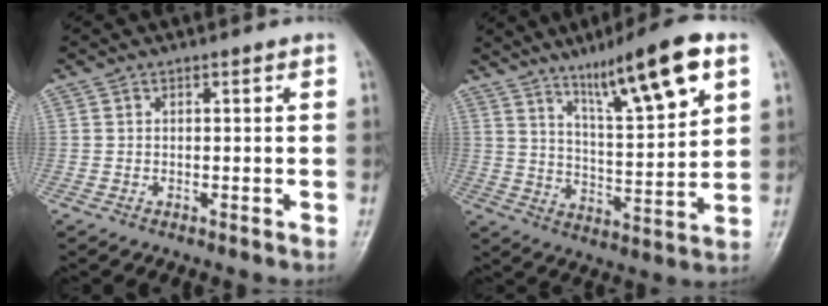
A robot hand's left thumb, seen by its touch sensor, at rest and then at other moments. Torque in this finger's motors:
{"motor_torque": [0.67, 0.59, 1.43, -1.35, 0.25]}